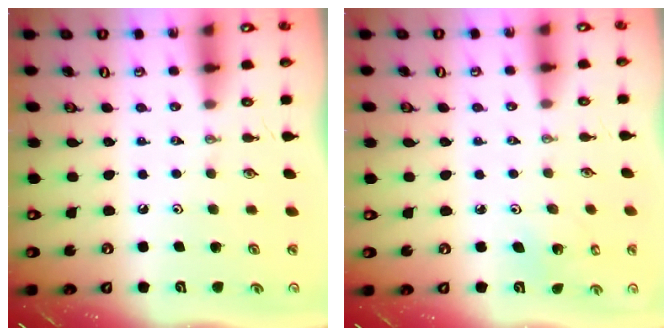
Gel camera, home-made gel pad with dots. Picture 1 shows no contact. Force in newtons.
{"total": 2.7, "press": 2.7, "slide": 0.2}